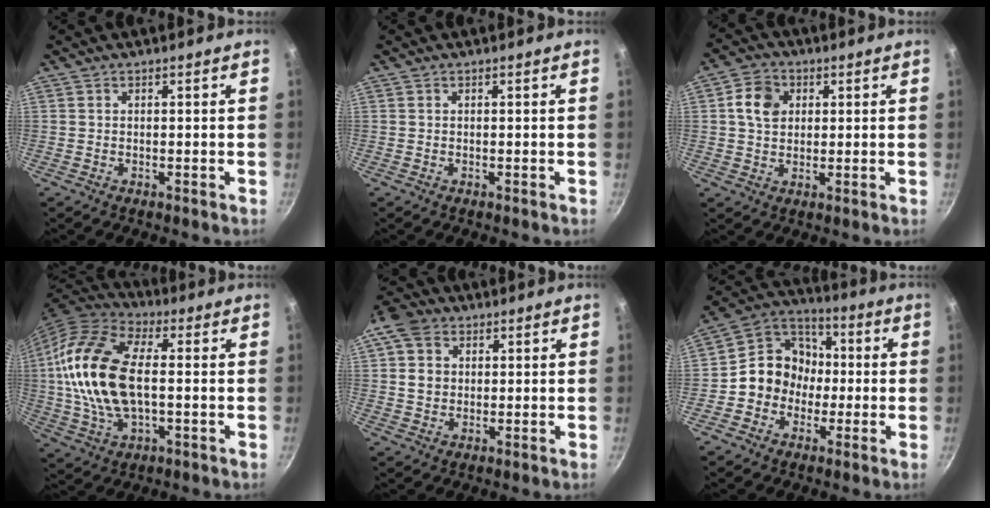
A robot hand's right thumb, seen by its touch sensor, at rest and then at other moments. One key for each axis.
{"total": 0.0}
{"total": 6.7, "fx": 1.7, "fy": 5.3, "fz": 3.6, "tx": -0.046, "ty": 0.007, "tz": 0.023}
{"total": 19.6, "fx": 0.6, "fy": 10.5, "fz": 16.5, "tx": -0.330, "ty": 0.024, "tz": 0.000}
{"total": 7.8, "fx": 2.0, "fy": 6.4, "fz": 4.0, "tx": -0.054, "ty": 0.008, "tz": 0.027}
{"total": 12.0, "fx": -1.7, "fy": 10.7, "fz": 5.0, "tx": -0.035, "ty": 0.037, "tz": -0.050}